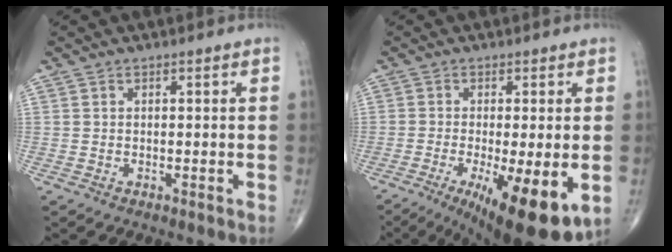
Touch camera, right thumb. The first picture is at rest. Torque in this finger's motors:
{"motor_torque": [1.16, 1.94, 0.15, -0.47, 0.13]}